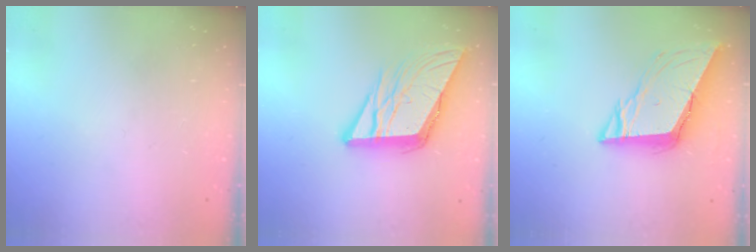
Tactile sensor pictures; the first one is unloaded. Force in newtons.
{"total": 13.7, "press": 13.4, "slide": 2.6}
{"total": 10.3, "press": 9.9, "slide": 2.9}